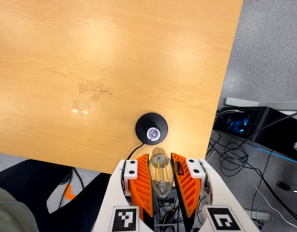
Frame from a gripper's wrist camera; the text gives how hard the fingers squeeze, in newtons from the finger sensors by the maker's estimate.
{"total": 17.1, "left": 17.3, "right": 16.9}